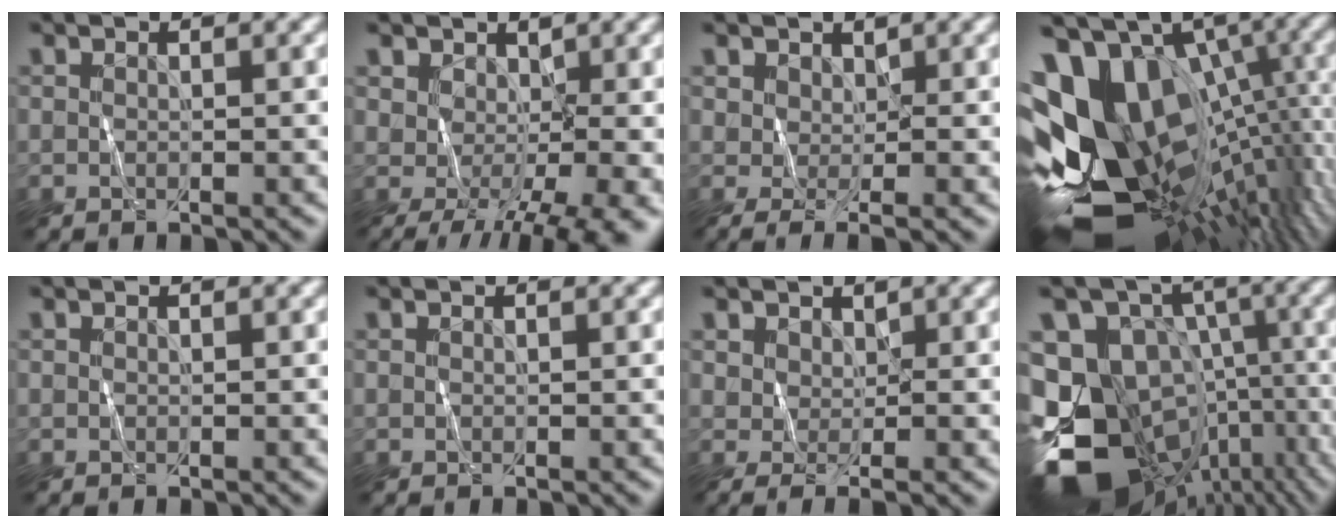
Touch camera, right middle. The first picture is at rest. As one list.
[{"total": 8.8, "force": [-1.4, 5.0, 7.1], "torque": [-0.086, -0.007, -0.009]}, {"total": 2.8, "force": [0.5, 1.5, 2.3], "torque": [-0.043, -0.001, 0.010]}, {"total": 17.0, "force": [0.0, 10.7, 13.2], "torque": [-0.214, -0.010, 0.023]}, {"total": 0.0}, {"total": 0.0}, {"total": 2.3, "force": [0.6, 1.3, 1.7], "torque": [-0.033, 0.000, 0.012]}, {"total": 19.5, "force": [-8.3, 14.8, 9.7], "torque": [-0.204, -0.031, -0.113]}]